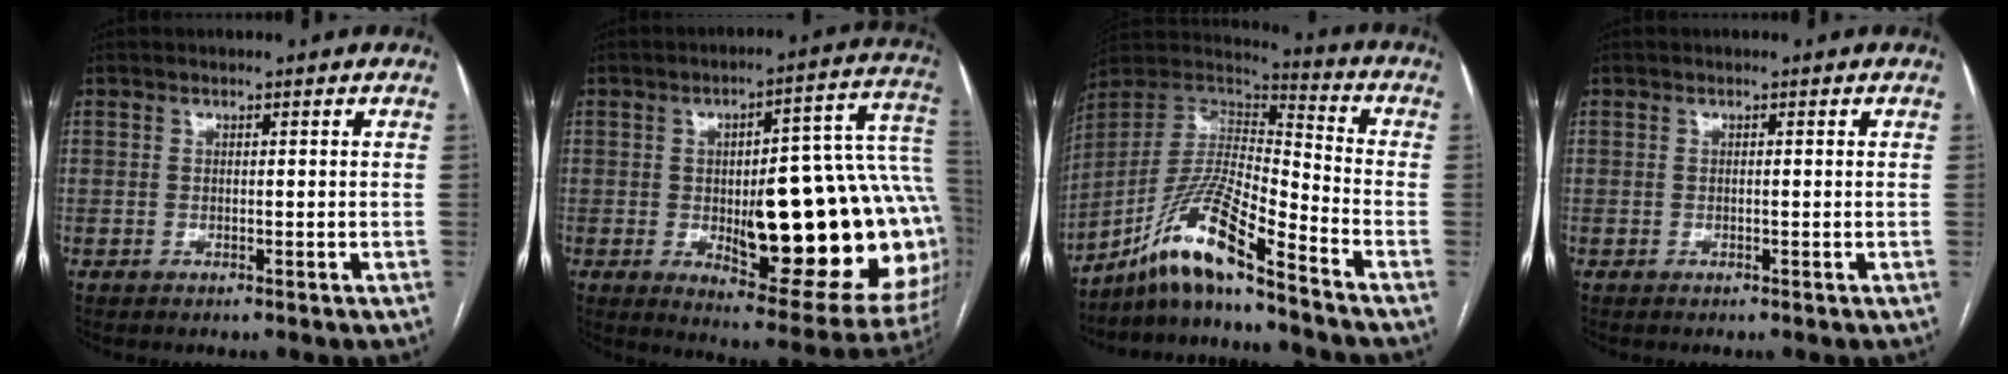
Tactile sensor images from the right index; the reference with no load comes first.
{"total": 28.6, "force": [-2.0, 6.8, 27.7], "torque": [-0.272, 0.028, -0.010]}
{"total": 13.6, "force": [-10.3, 0.1, 8.9], "torque": [-0.172, 0.009, -0.191]}
{"total": 0.0}